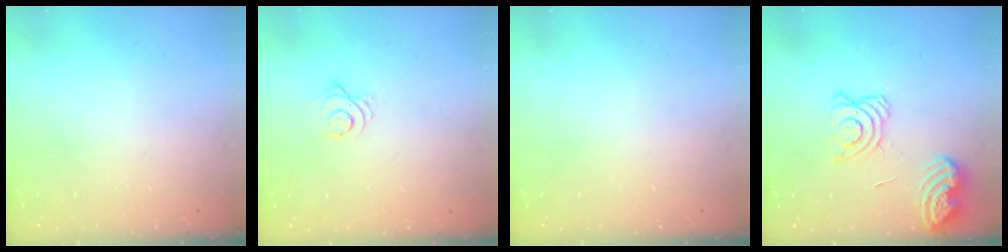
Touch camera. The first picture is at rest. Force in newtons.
{"total": 3.6, "press": 3.6, "slide": 0.4}
{"total": 0.0}
{"total": 13.5, "press": 13.4, "slide": 1.5}